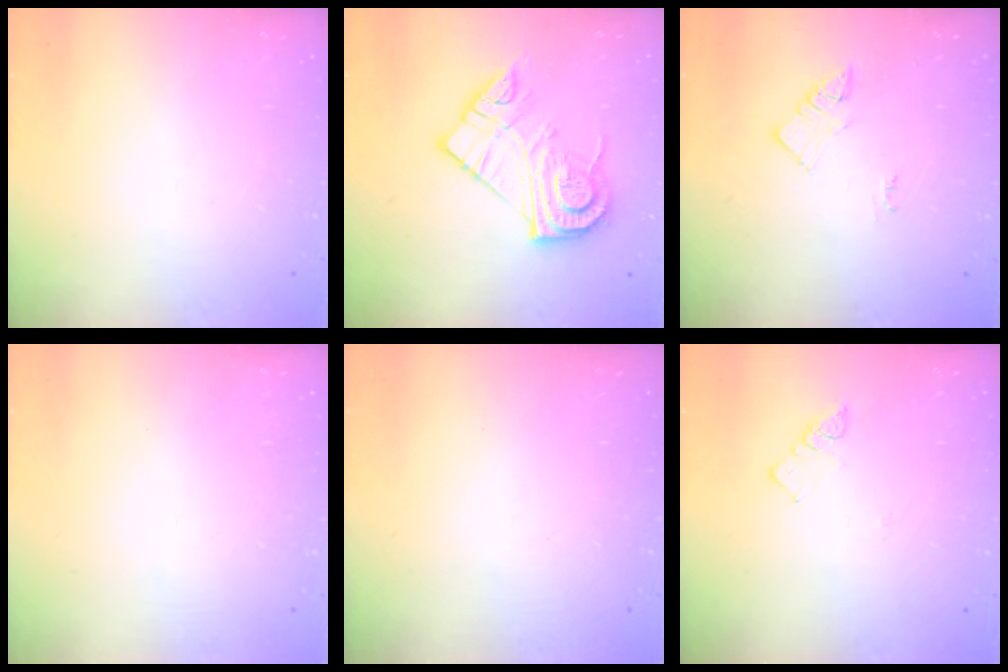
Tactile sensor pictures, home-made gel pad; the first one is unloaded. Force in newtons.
{"total": 16.1, "press": 16.1, "slide": 1.5}
{"total": 3.0, "press": 3.0, "slide": 0.4}
{"total": 1.6, "press": 1.6, "slide": 0.1}
{"total": 0.0}
{"total": 3.2, "press": 3.2, "slide": 0.3}